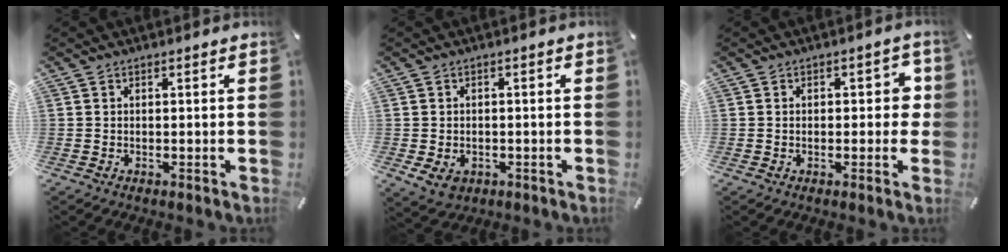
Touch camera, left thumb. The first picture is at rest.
{"total": 4.2, "force": [-1.6, 3.4, 2.0], "torque": [-0.034, 0.002, -0.030]}
{"total": 4.6, "force": [0.2, 2.7, 3.8], "torque": [-0.033, -0.002, -0.007]}